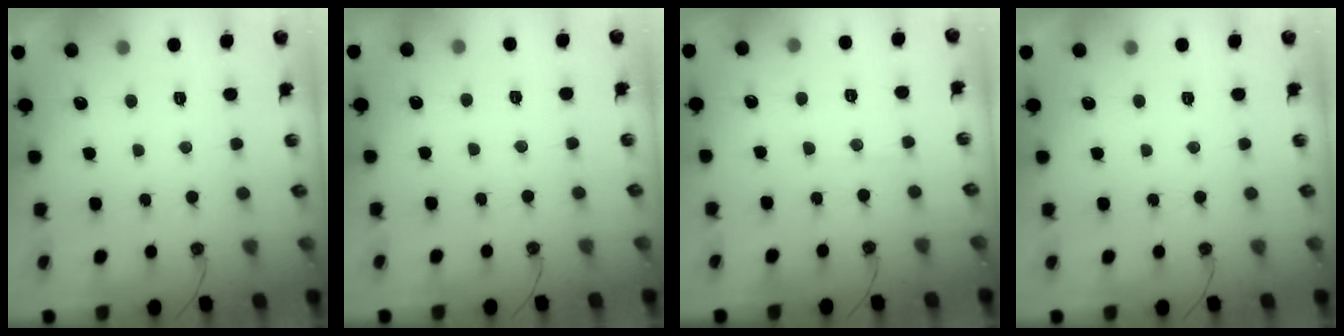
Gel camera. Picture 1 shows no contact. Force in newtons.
{"total": 2.7, "press": 2.6, "slide": 0.4}
{"total": 4.7, "press": 4.6, "slide": 0.7}
{"total": 0.0}